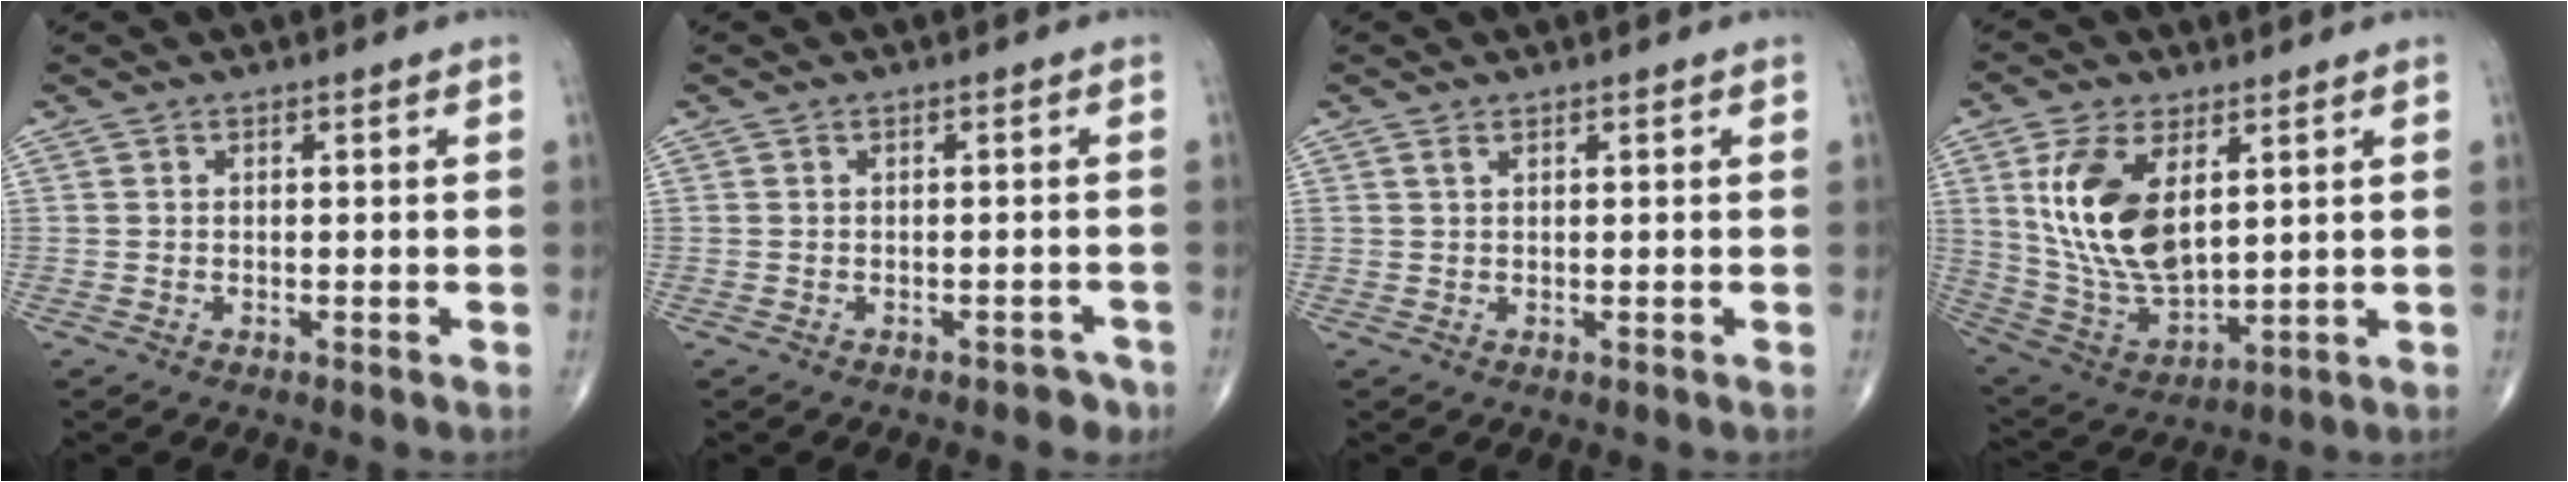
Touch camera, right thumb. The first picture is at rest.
{"total": 2.4, "force": [-1.8, 1.5, 0.8], "torque": [0.001, 0.014, -0.020]}
{"total": 0.9, "force": [0.6, 0.4, 0.6], "torque": [-0.014, 0.004, 0.013]}
{"total": 16.3, "force": [4.7, 8.6, 13.1], "torque": [-0.244, -0.023, 0.105]}